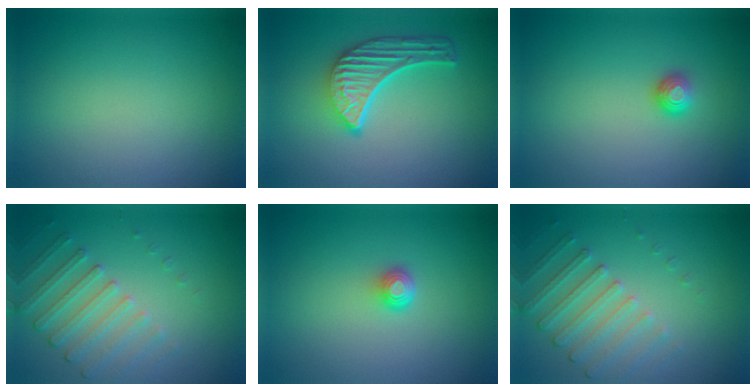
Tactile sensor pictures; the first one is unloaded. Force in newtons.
{"total": 5.7, "press": 4.3, "slide": 3.7}
{"total": 1.3, "press": 1.0, "slide": 0.8}
{"total": 2.5, "press": 2.2, "slide": 1.3}
{"total": 1.6, "press": 1.2, "slide": 1.1}
{"total": 2.5, "press": 2.2, "slide": 1.3}